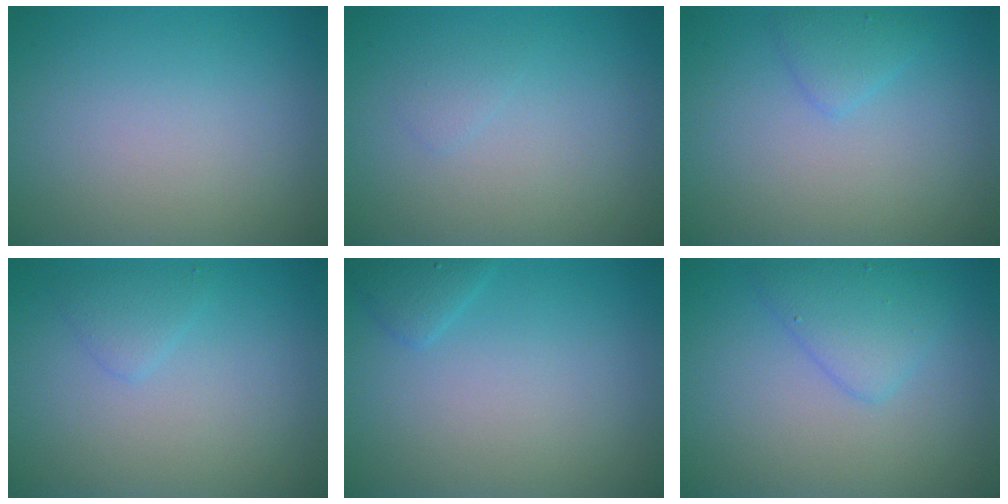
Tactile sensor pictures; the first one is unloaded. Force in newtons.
{"total": 0.7, "press": 0.7, "slide": 0.1}
{"total": 1.5, "press": 1.5, "slide": 0.1}
{"total": 1.3, "press": 1.3, "slide": 0.1}
{"total": 1.3, "press": 1.3, "slide": 0.2}
{"total": 2.9, "press": 2.9, "slide": 0.1}